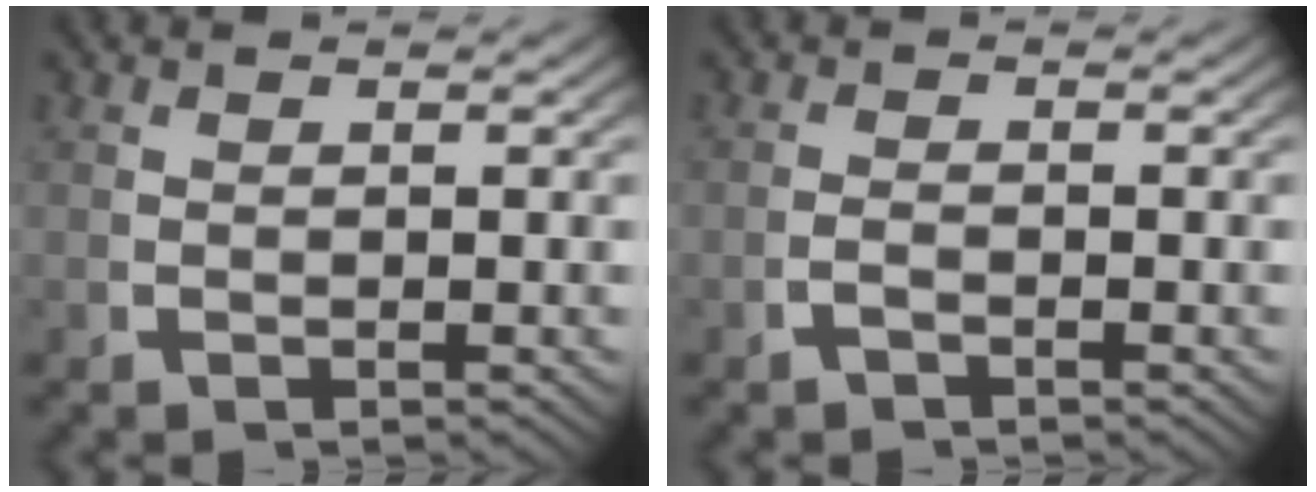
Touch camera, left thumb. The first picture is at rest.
{"total": 0.9, "force": [-0.9, 0.1, 0.3], "torque": [-0.007, -0.003, -0.016]}